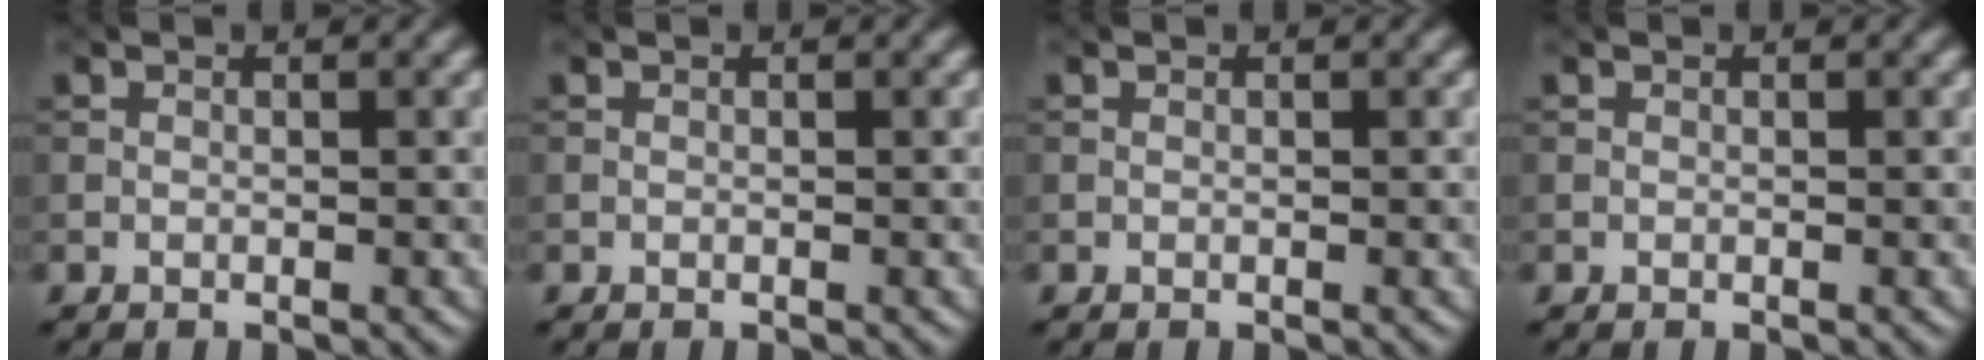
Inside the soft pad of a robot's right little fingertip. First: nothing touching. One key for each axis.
{"total": 0.0}
{"total": 0.0}
{"total": 0.0}